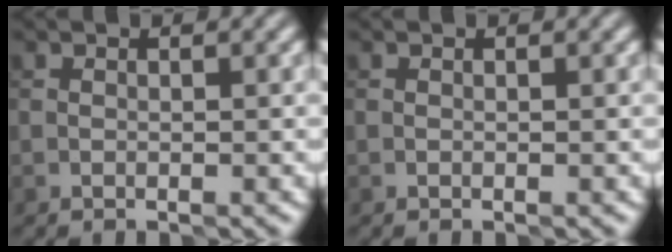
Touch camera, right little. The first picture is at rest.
{"total": 0.0}